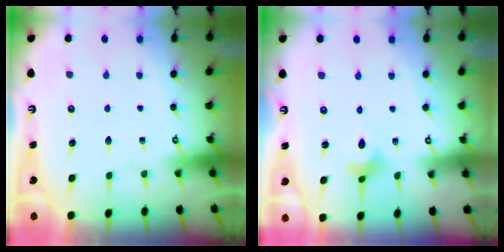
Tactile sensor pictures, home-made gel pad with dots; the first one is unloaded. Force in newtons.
{"total": 2.2, "press": 2.2, "slide": 0.5}